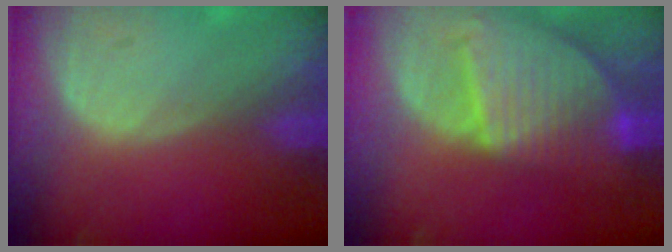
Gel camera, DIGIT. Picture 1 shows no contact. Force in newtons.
{"total": 9.6, "press": 8.3, "slide": 4.8}